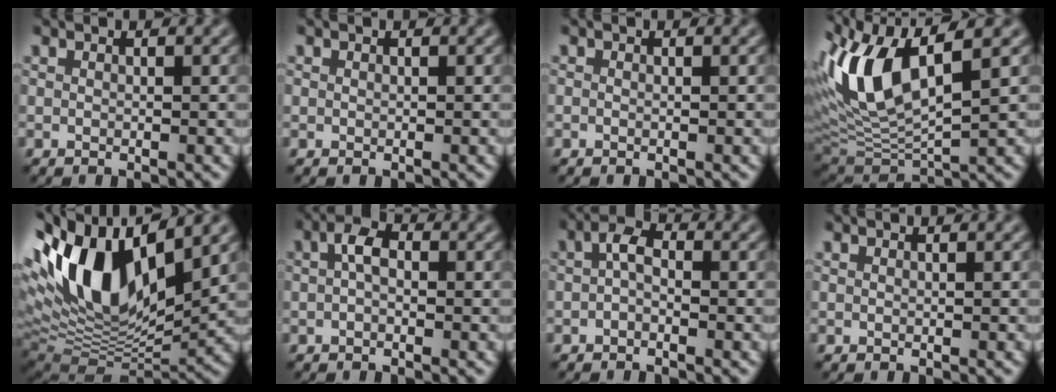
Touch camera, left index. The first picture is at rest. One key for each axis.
{"total": 0.0}
{"total": 0.0}
{"total": 9.9, "fx": 2.8, "fy": 4.0, "fz": 8.6, "tx": -0.185, "ty": 0.007, "tz": 0.056}
{"total": 14.9, "fx": 4.5, "fy": 7.5, "fz": 12.1, "tx": -0.230, "ty": 0.009, "tz": 0.086}
{"total": 2.3, "fx": 0.1, "fy": 1.5, "fz": 1.8, "tx": -0.036, "ty": 0.009, "tz": 0.000}
{"total": 1.8, "fx": -0.4, "fy": 1.1, "fz": 1.4, "tx": -0.027, "ty": 0.008, "tz": -0.011}
{"total": 0.0}